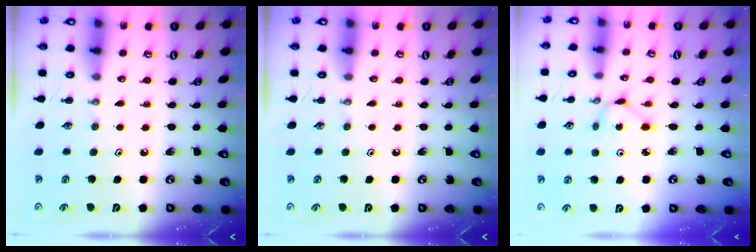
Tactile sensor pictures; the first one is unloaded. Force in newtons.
{"total": 0.0}
{"total": 1.6, "press": 1.6, "slide": 0.2}